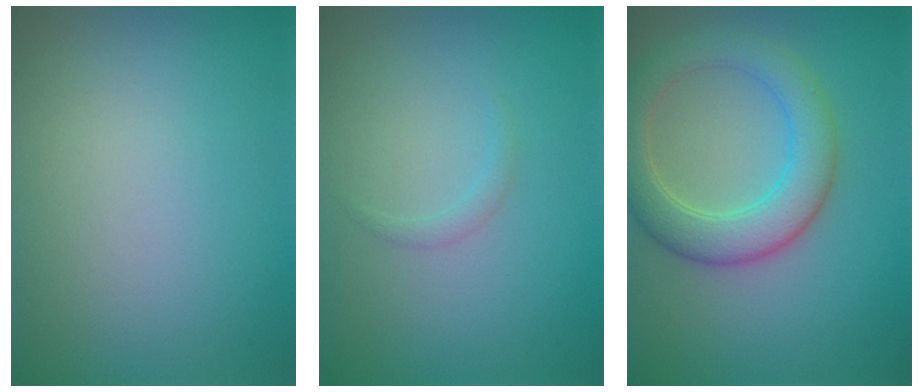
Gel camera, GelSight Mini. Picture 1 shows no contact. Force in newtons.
{"total": 0.7, "press": 0.7, "slide": 0.1}
{"total": 5.3, "press": 5.3, "slide": 0.4}